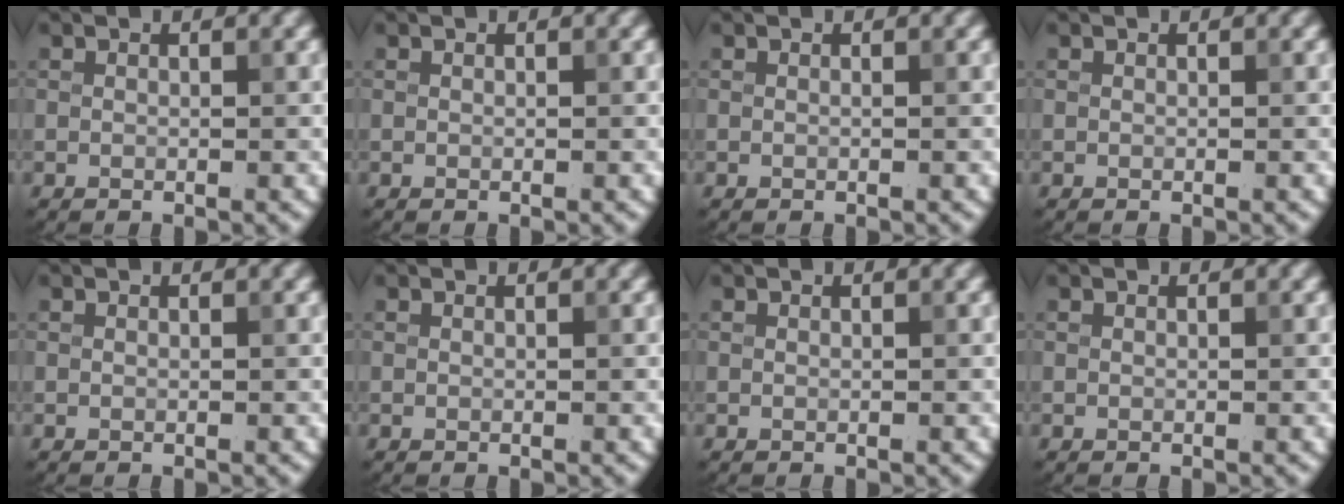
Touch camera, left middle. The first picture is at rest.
{"total": 0.0}
{"total": 0.0}
{"total": 0.0}
{"total": 0.0}
{"total": 0.0}
{"total": 0.0}
{"total": 0.0}